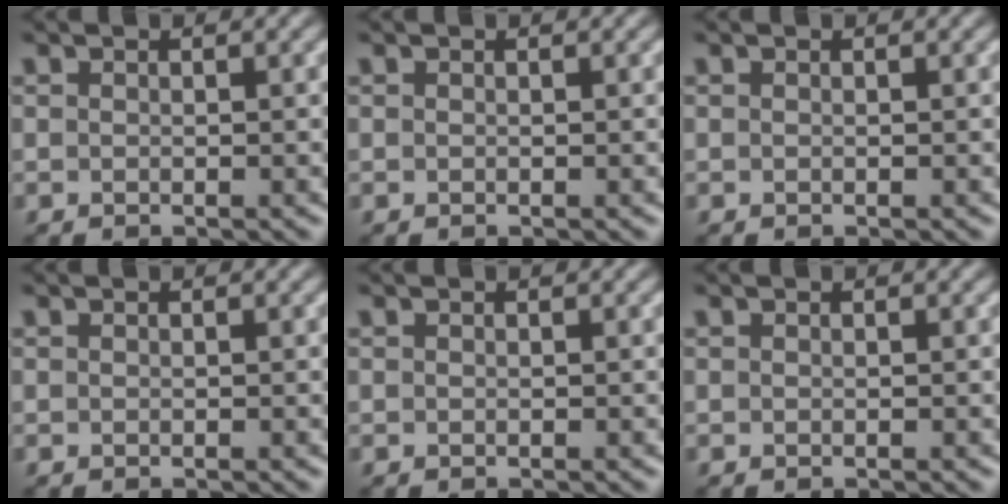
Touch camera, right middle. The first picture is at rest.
{"total": 0.0}
{"total": 0.0}
{"total": 0.0}
{"total": 0.0}
{"total": 0.0}